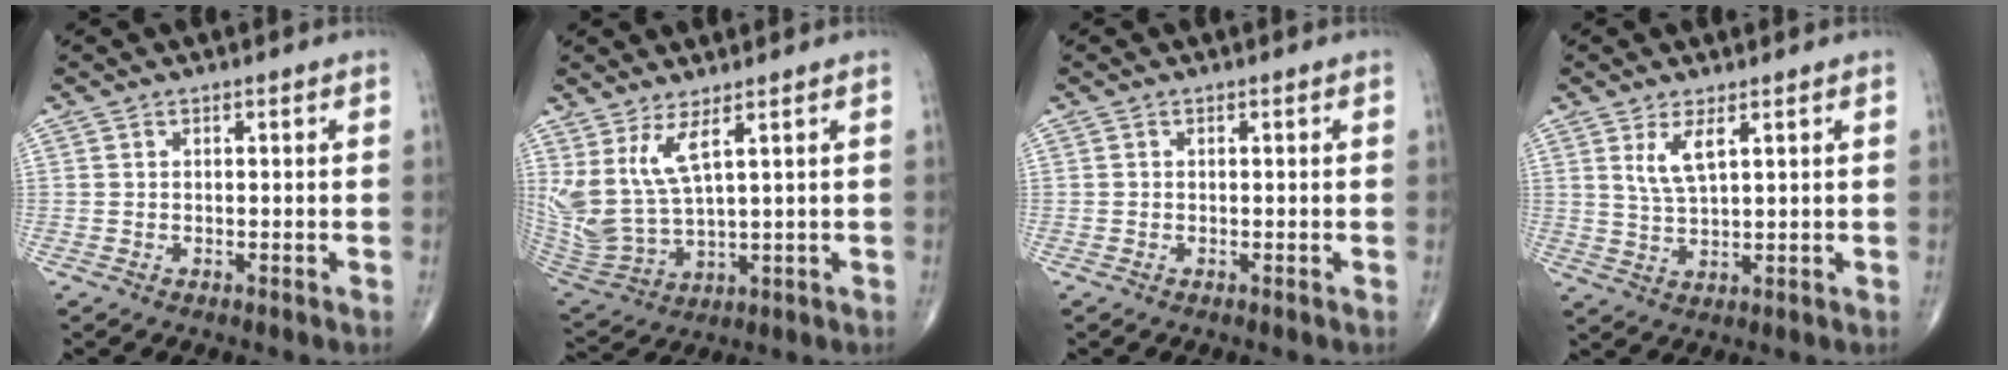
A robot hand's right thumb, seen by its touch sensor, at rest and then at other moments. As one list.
[{"total": 10.7, "force": [4.9, 3.5, 8.8], "torque": [-0.198, -0.038, 0.121]}, {"total": 0.0}, {"total": 4.7, "force": [2.2, 1.4, 3.9], "torque": [-0.080, -0.016, 0.050]}]